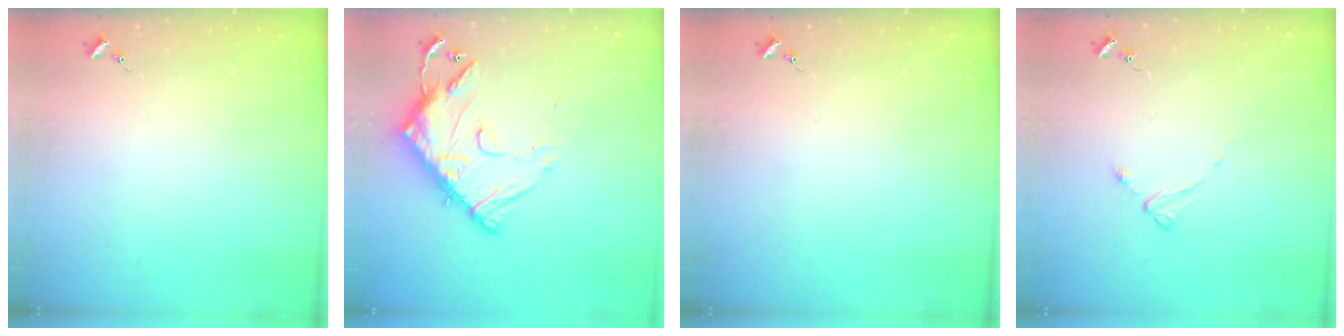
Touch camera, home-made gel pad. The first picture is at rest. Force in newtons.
{"total": 16.8, "press": 16.7, "slide": 1.2}
{"total": 0.0}
{"total": 2.5, "press": 2.5, "slide": 0.3}